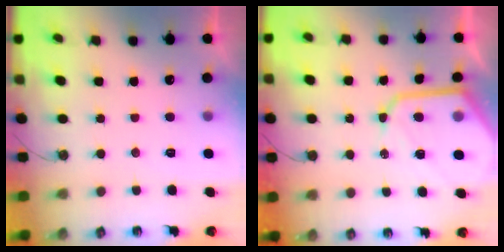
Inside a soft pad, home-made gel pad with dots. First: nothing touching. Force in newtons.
{"total": 14.0, "press": 14.0, "slide": 1.2}